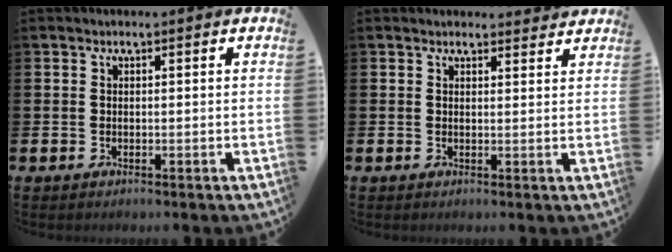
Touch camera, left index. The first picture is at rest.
{"total": 1.9, "force": [1.8, 0.5, -0.1], "torque": [0.007, -0.008, 0.032]}